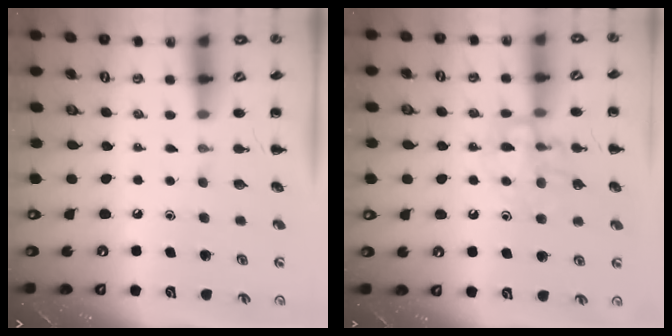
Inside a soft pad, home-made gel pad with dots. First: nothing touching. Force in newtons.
{"total": 13.1, "press": 13.1, "slide": 1.1}